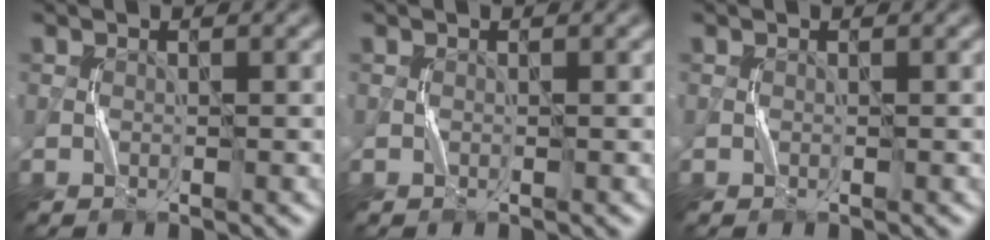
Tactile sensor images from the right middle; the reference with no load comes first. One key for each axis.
{"total": 0.0}
{"total": 0.0}